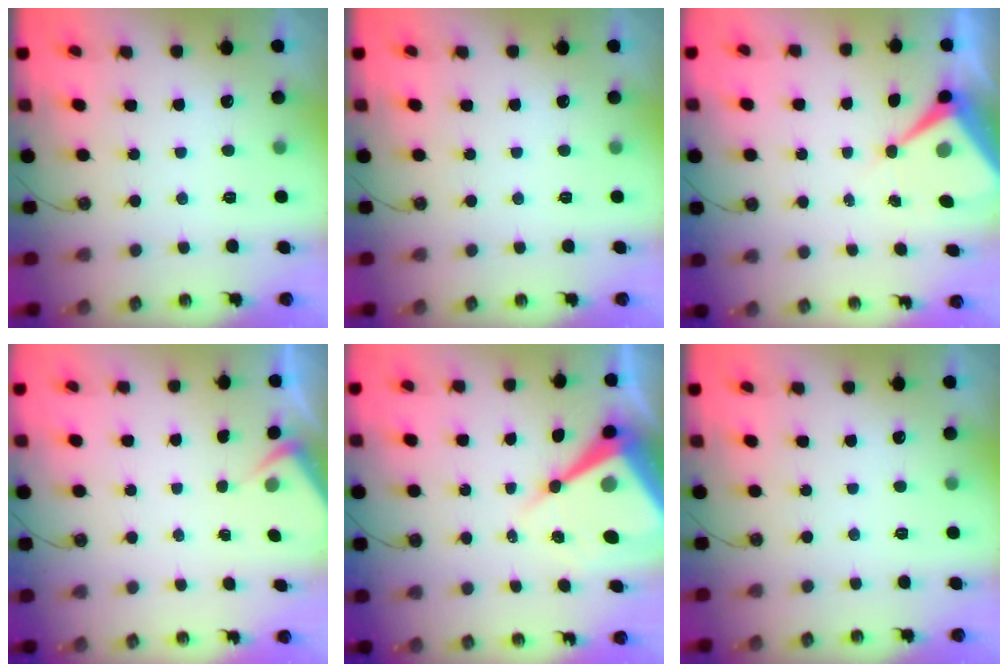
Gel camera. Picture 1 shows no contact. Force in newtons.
{"total": 0.0}
{"total": 7.8, "press": 7.8, "slide": 0.7}
{"total": 2.6, "press": 2.5, "slide": 0.5}
{"total": 15.0, "press": 15.0, "slide": 1.3}
{"total": 0.0}